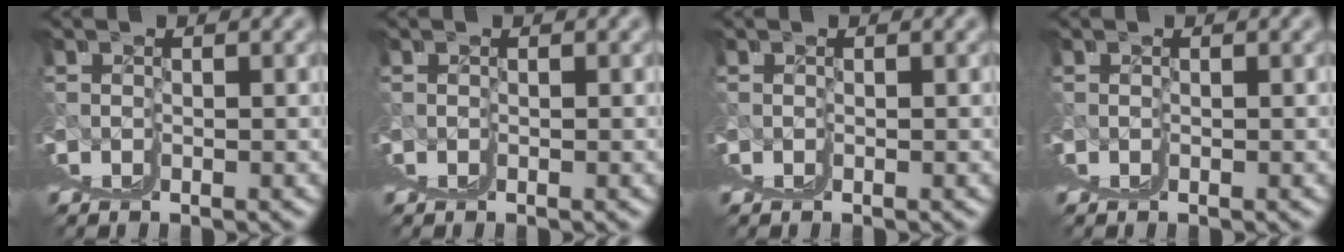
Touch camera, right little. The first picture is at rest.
{"total": 0.0}
{"total": 0.0}
{"total": 0.0}